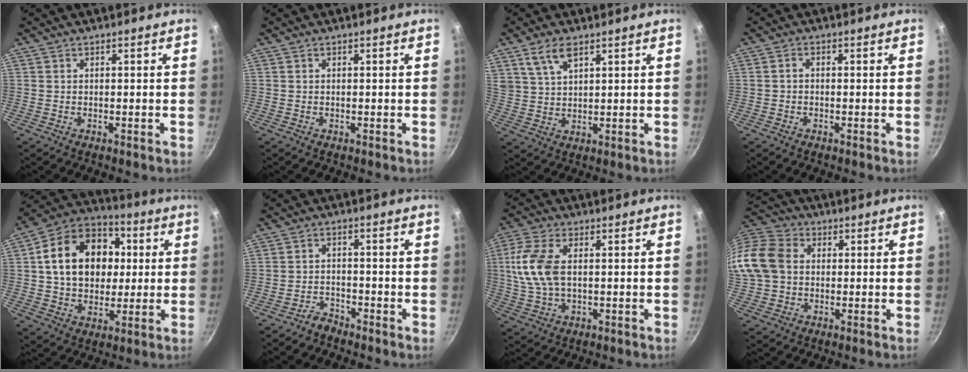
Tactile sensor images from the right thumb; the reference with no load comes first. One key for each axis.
{"total": 0.0}
{"total": 6.0, "fx": 3.7, "fy": 2.6, "fz": 4.0, "tx": -0.071, "ty": -0.010, "tz": 0.077}
{"total": 1.1, "fx": -0.4, "fy": 0.8, "fz": 0.7, "tx": -0.013, "ty": 0.009, "tz": -0.008}
{"total": 19.8, "fx": 3.0, "fy": 15.0, "fz": 12.6, "tx": -0.182, "ty": 0.025, "tz": 0.041}
{"total": 2.4, "fx": -2.3, "fy": 0.7, "fz": 0.1, "tx": 0.007, "ty": 0.024, "tz": -0.044}
{"total": 10.8, "fx": 1.3, "fy": 6.1, "fz": 8.9, "tx": -0.186, "ty": 0.009, "tz": 0.020}
{"total": 16.1, "fx": 1.2, "fy": 12.9, "fz": 9.5, "tx": -0.198, "ty": 0.032, "tz": 0.009}